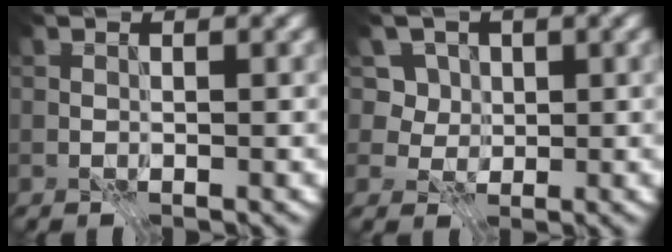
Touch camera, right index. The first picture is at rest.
{"total": 6.0, "force": [2.8, 4.8, 2.2], "torque": [-0.040, -0.002, 0.042]}